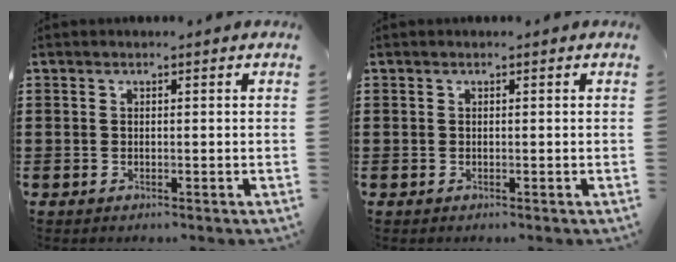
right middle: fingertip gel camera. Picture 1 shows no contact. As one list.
[{"total": 0.0}]